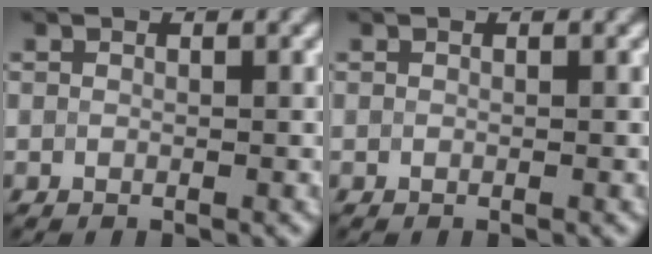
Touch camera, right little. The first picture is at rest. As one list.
[{"total": 0.0}]